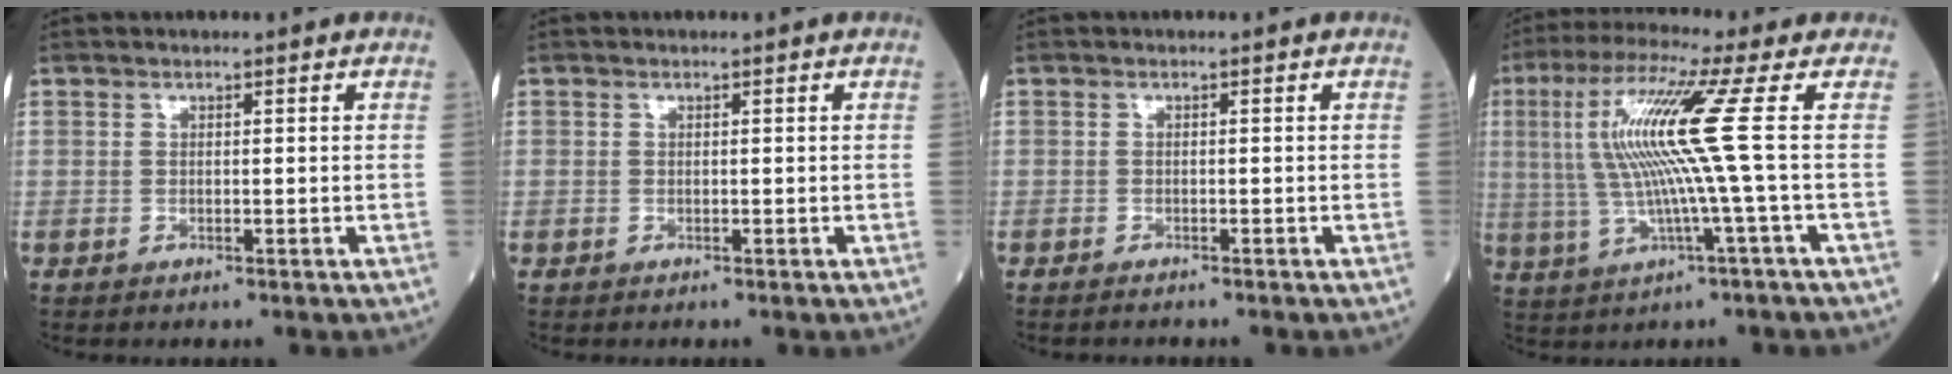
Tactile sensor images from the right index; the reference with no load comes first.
{"total": 0.0}
{"total": 1.1, "force": [-1.0, 0.1, 0.2], "torque": [-0.007, -0.001, -0.016]}
{"total": 11.6, "force": [1.5, -1.7, 11.4], "torque": [-0.231, 0.015, 0.026]}